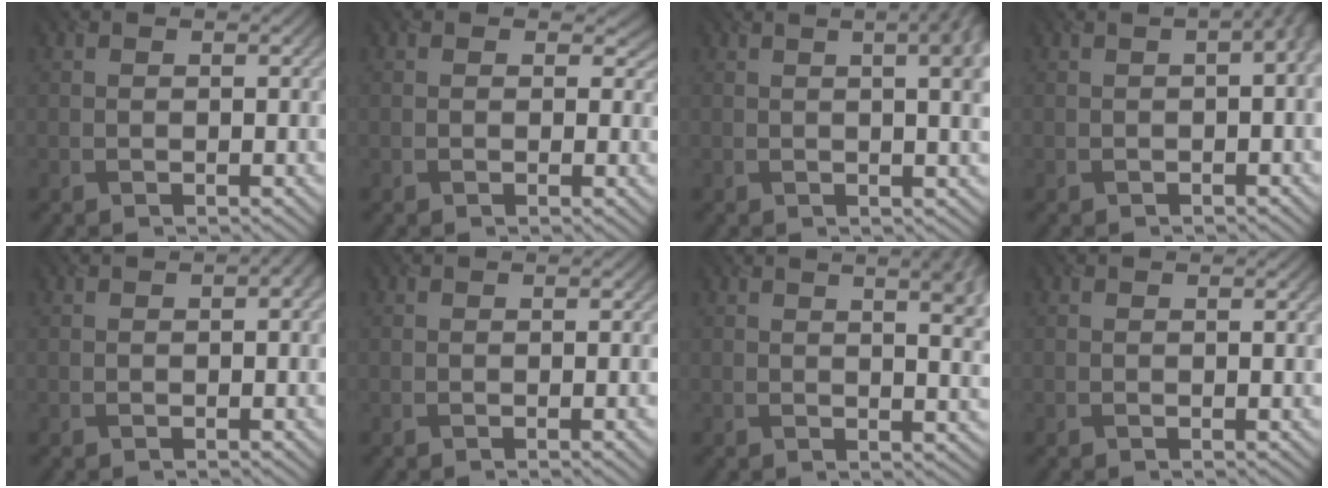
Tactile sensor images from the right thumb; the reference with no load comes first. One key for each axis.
{"total": 1.8, "fx": 0.4, "fy": 1.4, "fz": 1.0, "tx": -0.015, "ty": -0.005, "tz": 0.006}
{"total": 7.0, "fx": 2.2, "fy": 2.3, "fz": 6.2, "tx": -0.055, "ty": 0.018, "tz": 0.018}
{"total": 4.9, "fx": 0.0, "fy": 2.3, "fz": 4.3, "tx": -0.041, "ty": 0.007, "tz": 0.008}
{"total": 2.2, "fx": 0.2, "fy": 1.2, "fz": 1.9, "tx": -0.025, "ty": 0.000, "tz": 0.008}
{"total": 1.2, "fx": -0.1, "fy": -0.1, "fz": 1.1, "tx": -0.018, "ty": -0.002, "tz": -0.003}
{"total": 6.7, "fx": 3.0, "fy": 2.3, "fz": 5.6, "tx": -0.058, "ty": 0.012, "tz": 0.042}
{"total": 0.0}